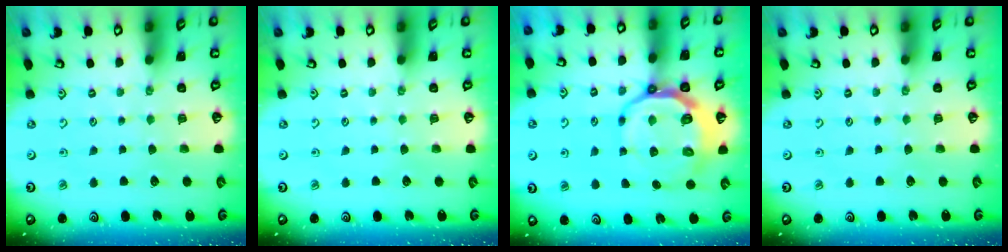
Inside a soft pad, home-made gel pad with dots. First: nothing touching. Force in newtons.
{"total": 0.0}
{"total": 11.9, "press": 11.4, "slide": 3.3}
{"total": 0.0}